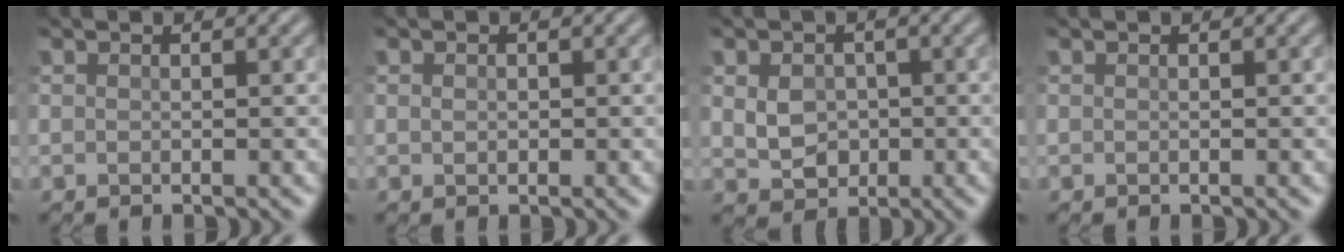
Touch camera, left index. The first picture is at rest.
{"total": 0.8, "force": [-0.1, 0.7, 0.4], "torque": [-0.007, -0.005, 0.001]}
{"total": 3.6, "force": [-0.3, 2.9, 2.1], "torque": [-0.041, -0.009, 0.001]}
{"total": 0.0}